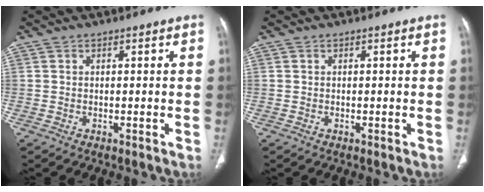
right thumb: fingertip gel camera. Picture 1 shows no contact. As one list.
[{"total": 0.0}]